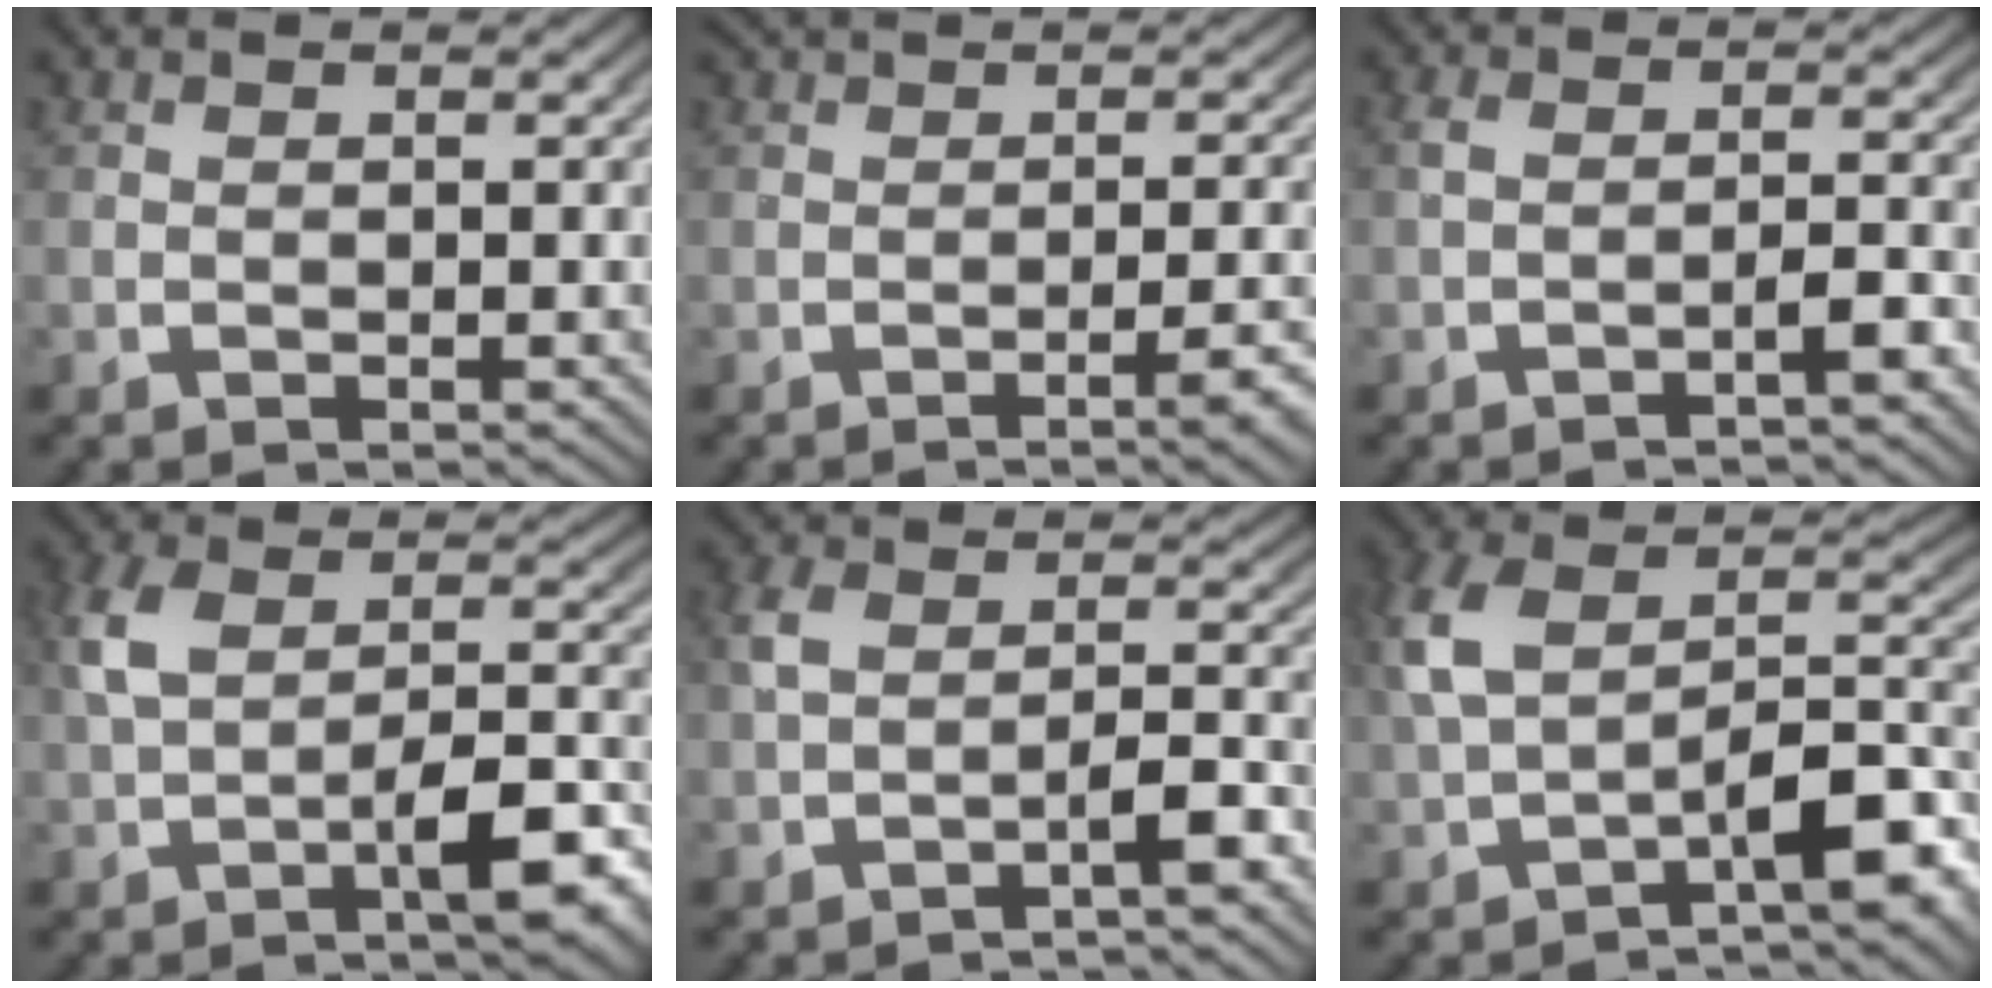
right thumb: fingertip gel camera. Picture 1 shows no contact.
{"total": 3.6, "force": [-1.0, 0.6, 3.4], "torque": [-0.047, 0.010, -0.018]}
{"total": 2.0, "force": [-1.3, 0.6, 1.4], "torque": [-0.027, -0.003, -0.015]}
{"total": 6.6, "force": [-1.2, 3.4, 5.6], "torque": [-0.103, -0.008, -0.009]}
{"total": 3.5, "force": [-1.7, 1.6, 2.6], "torque": [-0.056, -0.005, -0.021]}
{"total": 9.7, "force": [-1.5, 5.4, 7.8], "torque": [-0.146, -0.016, -0.003]}